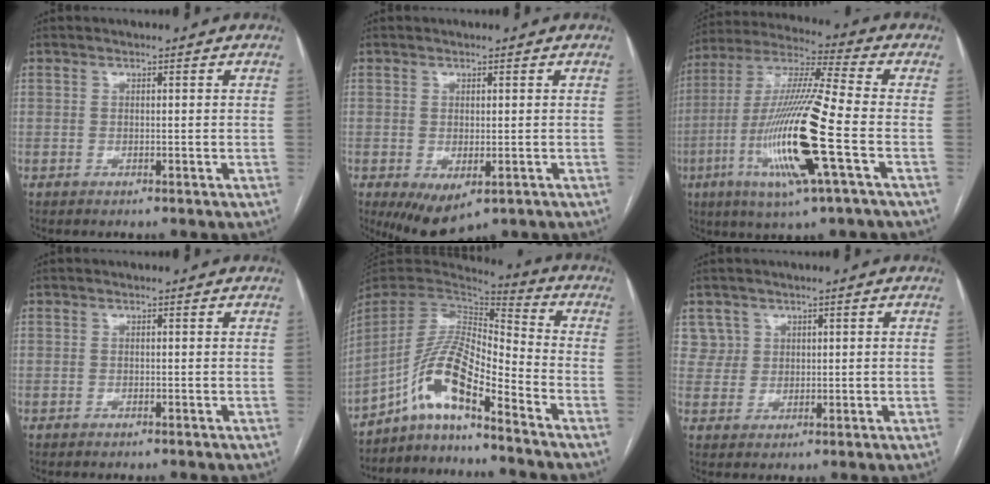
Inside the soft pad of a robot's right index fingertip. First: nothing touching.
{"total": 5.8, "force": [-2.3, 2.8, 4.6], "torque": [-0.071, -0.017, -0.021]}
{"total": 18.4, "force": [-5.3, 0.2, 17.7], "torque": [-0.362, -0.018, -0.106]}
{"total": 0.0}
{"total": 11.6, "force": [-7.5, 1.6, 8.8], "torque": [-0.174, 0.016, -0.139]}
{"total": 3.3, "force": [1.7, 2.8, -0.4], "torque": [0.020, 0.007, 0.028]}